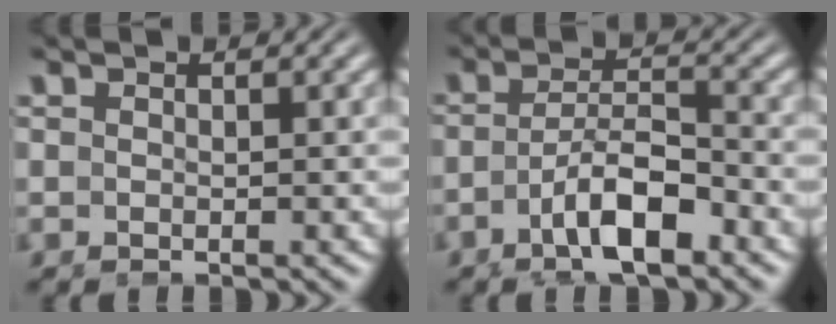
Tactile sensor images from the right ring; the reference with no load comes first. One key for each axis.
{"total": 5.2, "fx": -2.0, "fy": 2.5, "fz": 4.1, "tx": -0.067, "ty": -0.020, "tz": -0.022}